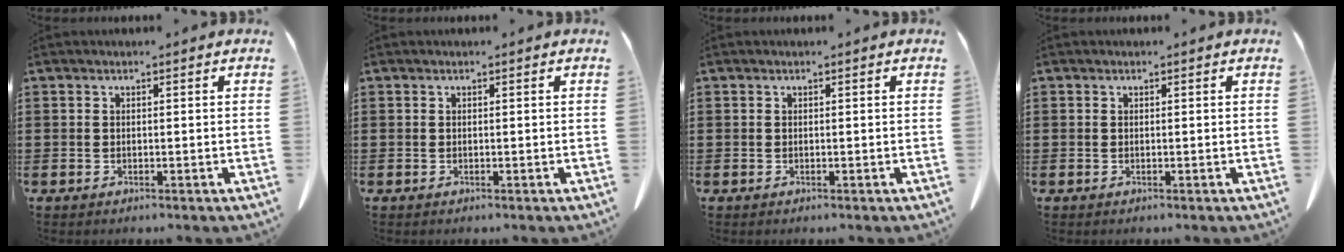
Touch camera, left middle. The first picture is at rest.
{"total": 0.0}
{"total": 0.0}
{"total": 0.0}